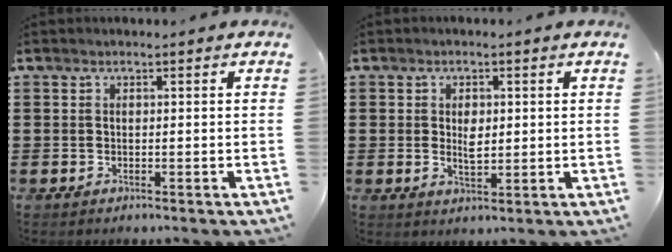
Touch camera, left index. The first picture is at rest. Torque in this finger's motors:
{"motor_torque": [-0.34, 0.81, 0.02, 0.02]}